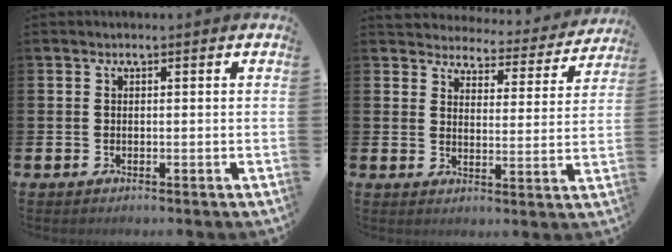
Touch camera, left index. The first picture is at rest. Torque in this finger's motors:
{"motor_torque": [0.99, -1.14, 0.17, -0.01]}